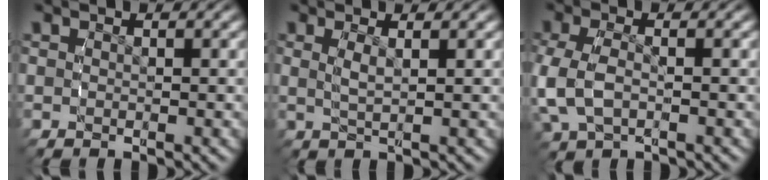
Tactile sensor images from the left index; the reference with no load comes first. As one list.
[{"total": 1.4, "force": [0.5, 0.0, 1.3], "torque": [-0.033, -0.008, 0.015]}, {"total": 3.5, "force": [-0.8, 2.4, 2.5], "torque": [-0.083, -0.015, -0.002]}]